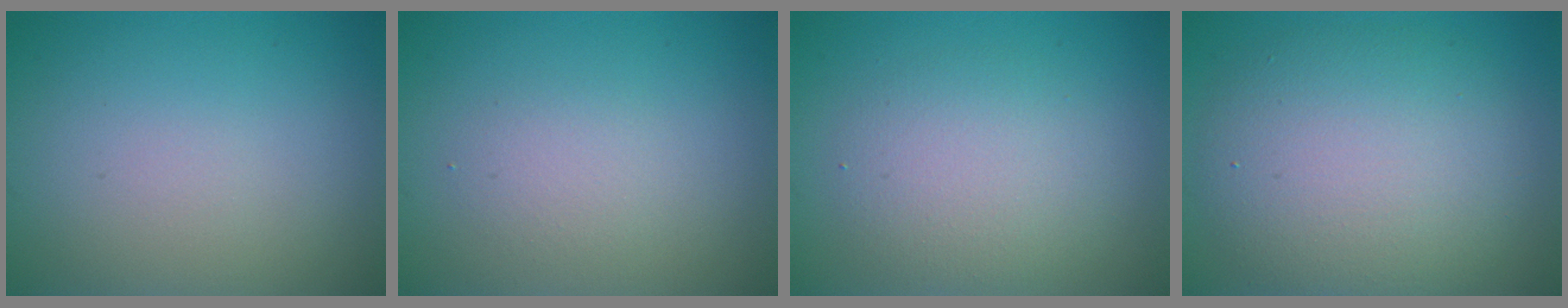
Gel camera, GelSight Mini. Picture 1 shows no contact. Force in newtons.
{"total": 1.7, "press": 1.7, "slide": 0.2}
{"total": 3.8, "press": 3.8, "slide": 0.1}
{"total": 8.0, "press": 7.9, "slide": 0.8}